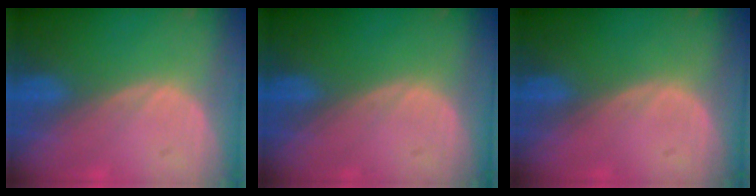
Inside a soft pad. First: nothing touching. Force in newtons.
{"total": 0.0}
{"total": 0.0}